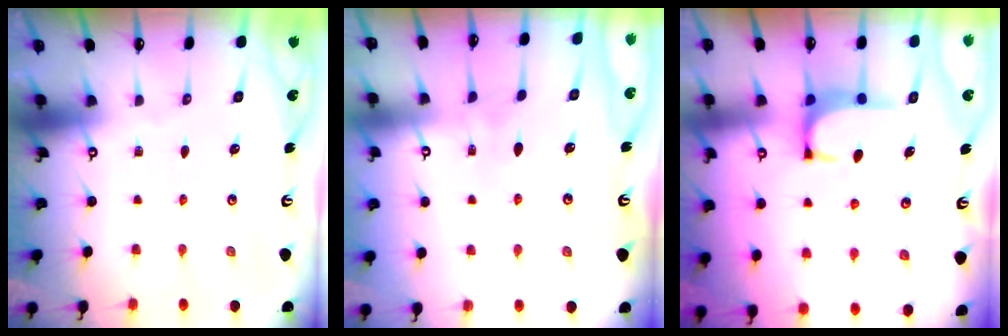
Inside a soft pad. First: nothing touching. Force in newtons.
{"total": 3.2, "press": 3.2, "slide": 0.1}
{"total": 1.7, "press": 1.5, "slide": 0.8}